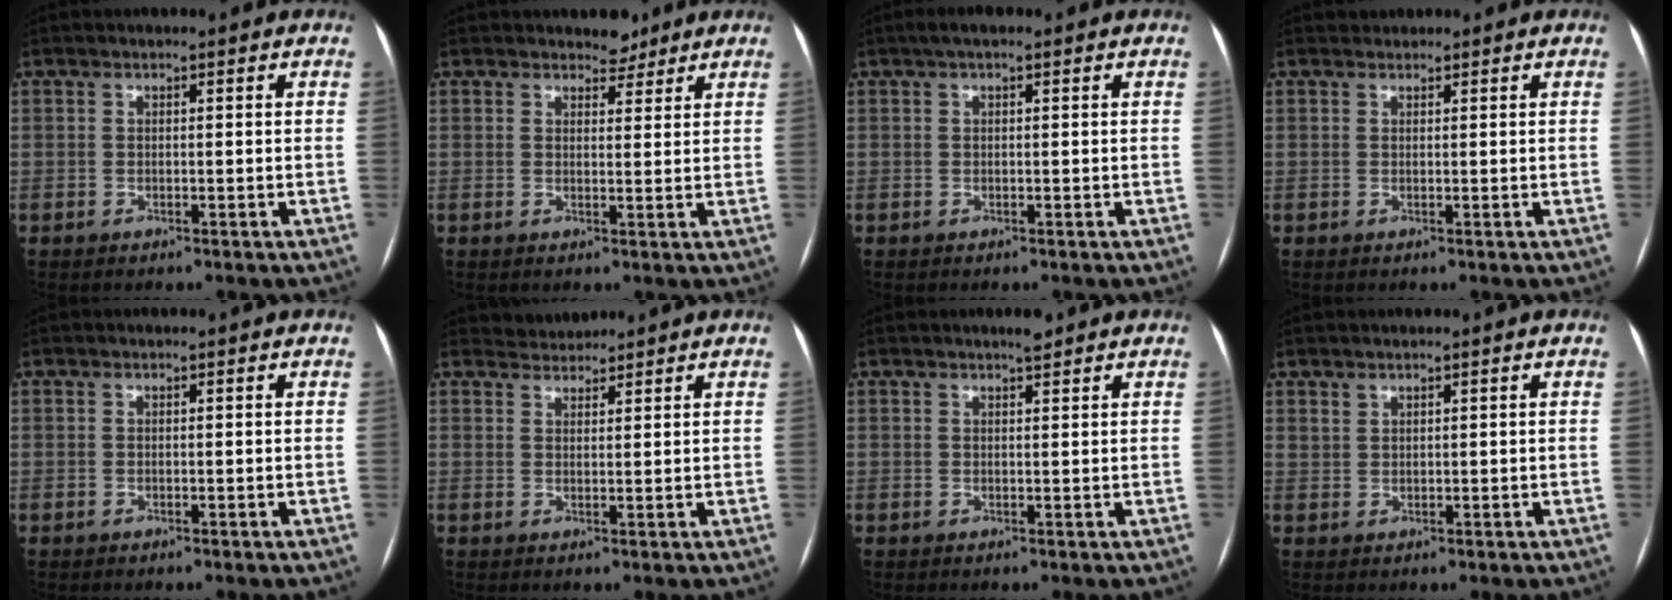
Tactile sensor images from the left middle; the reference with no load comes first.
{"total": 2.8, "force": [2.4, 1.4, 0.5], "torque": [-0.002, -0.002, 0.033]}
{"total": 2.5, "force": [1.5, 0.7, 1.9], "torque": [-0.037, 0.026, 0.024]}
{"total": 0.9, "force": [0.8, 0.4, -0.2], "torque": [-0.001, 0.010, 0.013]}
{"total": 0.0}
{"total": 2.3, "force": [2.2, 0.3, -0.6], "torque": [0.003, 0.013, 0.043]}
{"total": 1.8, "force": [1.4, 0.3, 1.0], "torque": [-0.021, 0.003, 0.023]}
{"total": 1.0, "force": [0.9, 0.3, 0.0], "torque": [0.002, -0.001, 0.017]}